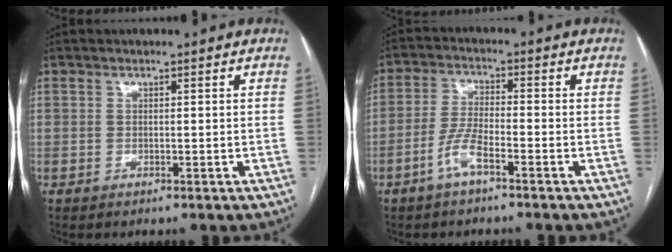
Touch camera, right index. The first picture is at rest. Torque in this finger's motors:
{"motor_torque": [0.75, -0.35, 0.13, 0.03]}